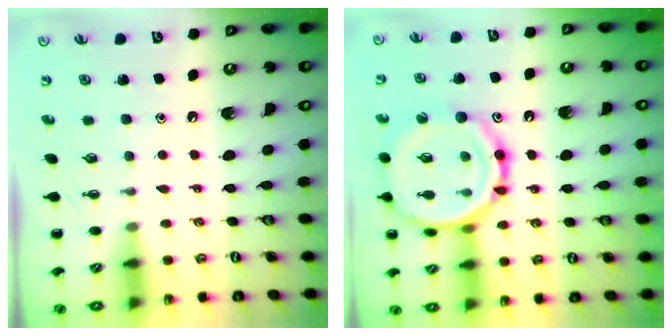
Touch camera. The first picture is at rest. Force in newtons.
{"total": 19.4, "press": 19.3, "slide": 1.6}